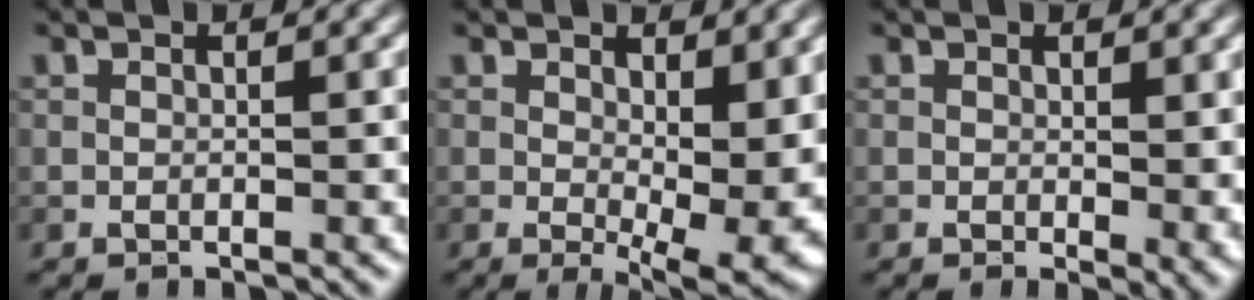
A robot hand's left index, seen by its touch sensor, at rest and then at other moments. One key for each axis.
{"total": 8.3, "fx": 0.5, "fy": 3.9, "fz": 7.2, "tx": -0.106, "ty": -0.024, "tz": 0.018}
{"total": 2.3, "fx": 0.4, "fy": 0.8, "fz": 2.1, "tx": -0.021, "ty": -0.010, "tz": 0.007}